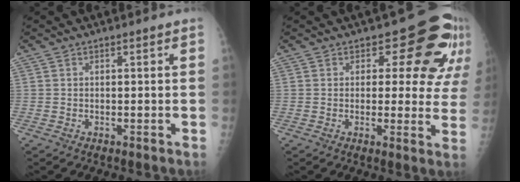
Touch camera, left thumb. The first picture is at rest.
{"total": 12.3, "force": [7.3, 7.0, 7.0], "torque": [-0.027, -0.033, 0.065]}